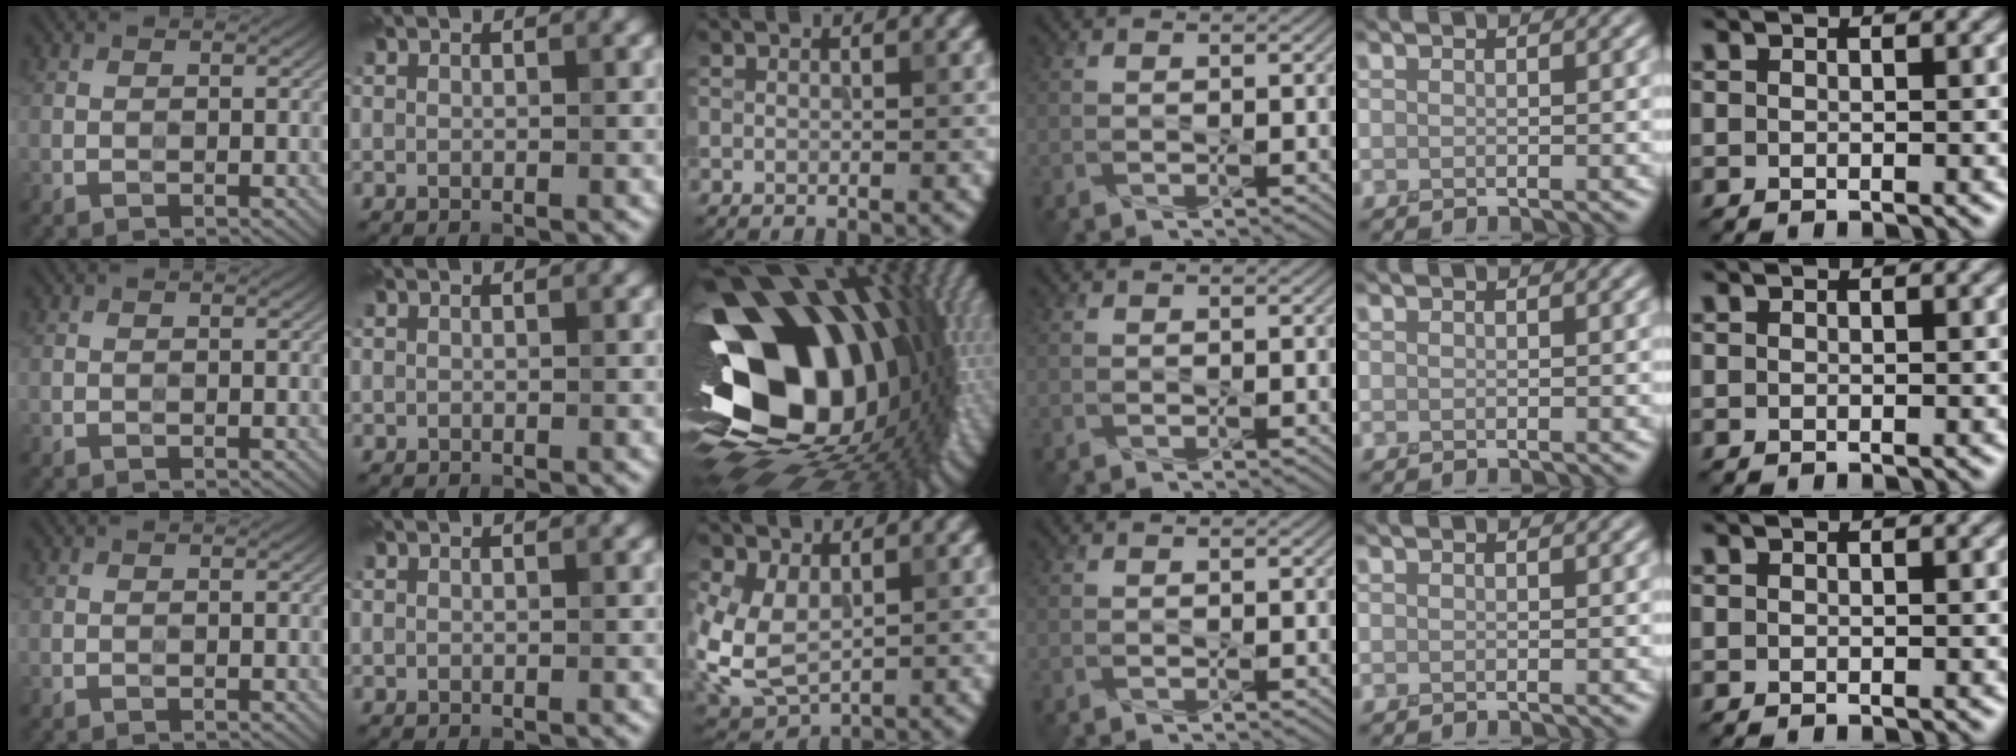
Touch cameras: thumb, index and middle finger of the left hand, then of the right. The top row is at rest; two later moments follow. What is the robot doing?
{"motion": "press", "object": "stapler"}